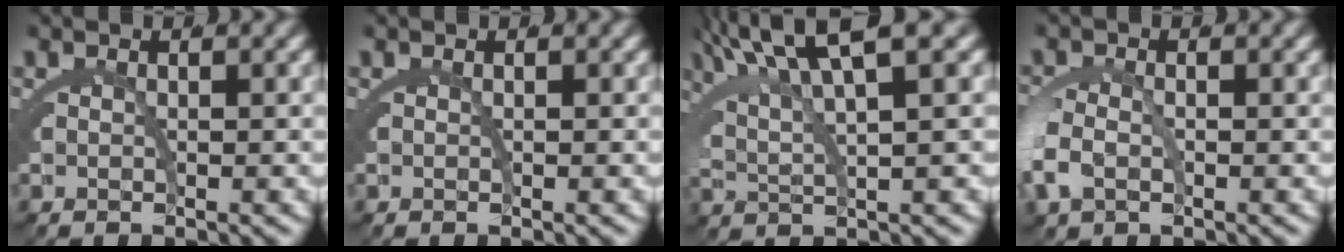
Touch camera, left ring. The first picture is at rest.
{"total": 0.0}
{"total": 7.6, "force": [5.2, 2.0, 5.2], "torque": [-0.093, 0.023, 0.085]}
{"total": 2.4, "force": [-0.4, 1.8, 1.6], "torque": [-0.056, -0.003, -0.004]}